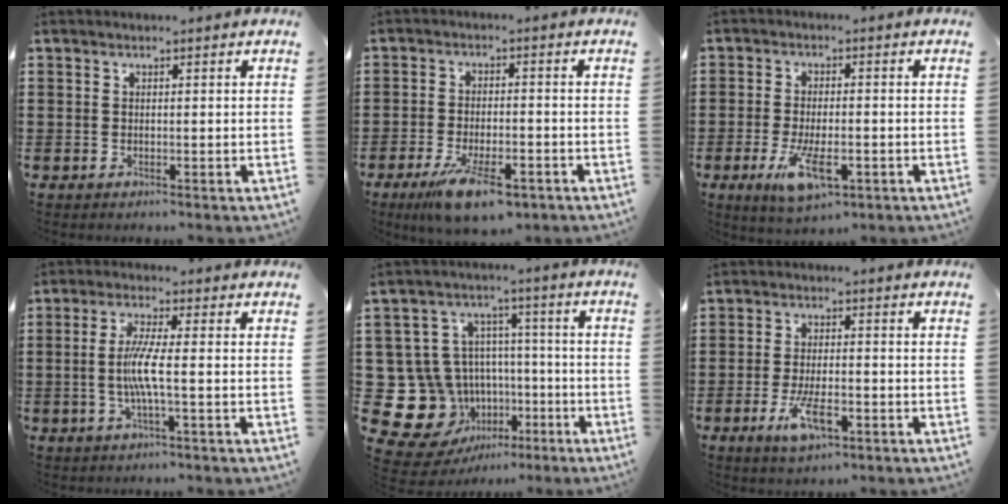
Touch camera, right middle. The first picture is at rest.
{"total": 8.9, "force": [-5.4, 2.6, 6.6], "torque": [-0.134, -0.008, -0.093]}
{"total": 7.1, "force": [-2.4, 3.0, 6.0], "torque": [-0.124, -0.017, -0.043]}
{"total": 5.4, "force": [-0.6, 0.0, 5.4], "torque": [-0.113, -0.012, -0.019]}
{"total": 14.8, "force": [-5.6, 12.8, 4.9], "torque": [-0.145, 0.004, -0.074]}
{"total": 6.5, "force": [-2.6, 2.4, 5.4], "torque": [-0.121, -0.011, -0.048]}